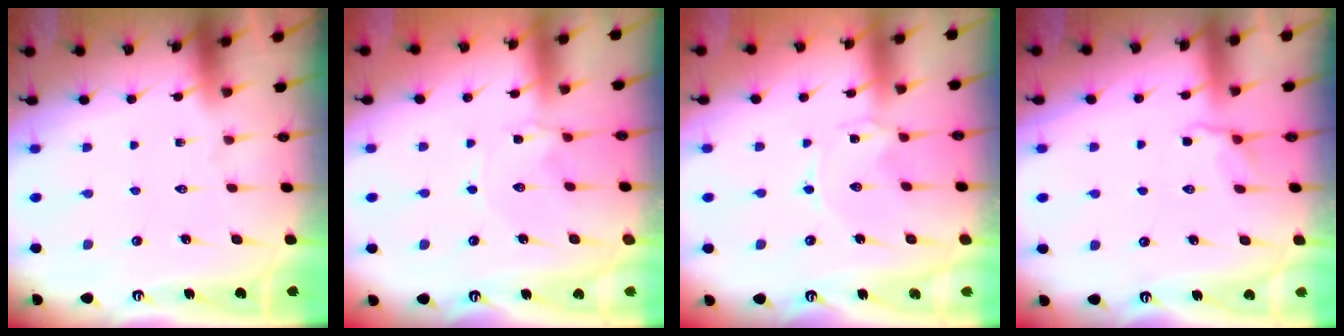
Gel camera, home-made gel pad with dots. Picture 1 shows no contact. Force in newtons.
{"total": 1.8, "press": 1.8, "slide": 0.3}
{"total": 0.0}
{"total": 2.7, "press": 2.1, "slide": 1.7}